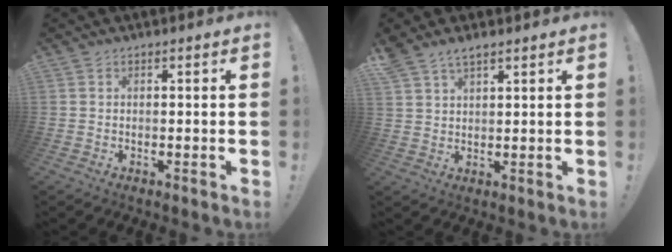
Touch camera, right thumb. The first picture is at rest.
{"total": 4.2, "force": [3.3, 1.6, 2.0], "torque": [-0.038, -0.015, 0.064]}